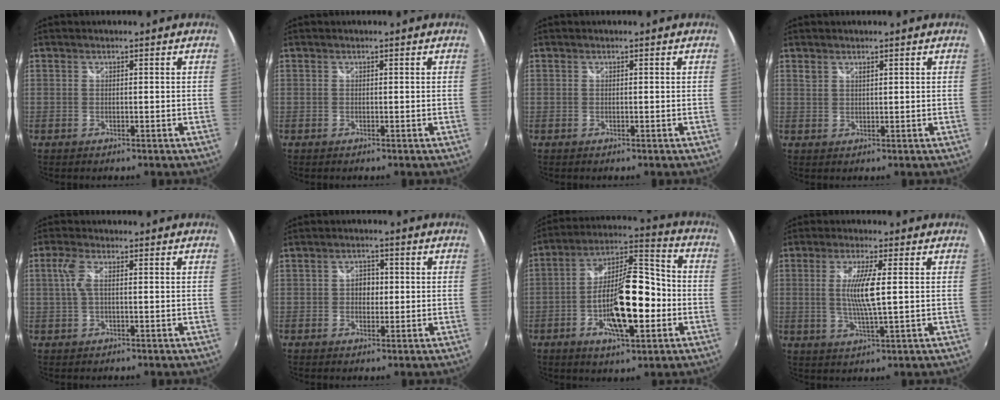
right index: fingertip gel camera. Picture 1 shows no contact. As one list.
[{"total": 0.0}, {"total": 0.0}, {"total": 1.2, "force": [1.0, 0.5, 0.4], "torque": [-0.005, 0.000, 0.018]}, {"total": 3.5, "force": [0.4, 1.1, 3.3], "torque": [-0.071, 0.004, 0.011]}, {"total": 2.9, "force": [-0.2, 2.4, 1.6], "torque": [-0.023, 0.007, -0.005]}, {"total": 17.3, "force": [-4.6, 6.1, 15.5], "torque": [-0.277, 0.011, -0.081]}, {"total": 6.8, "force": [0.7, 0.5, 6.8], "torque": [-0.130, -0.007, 0.012]}]